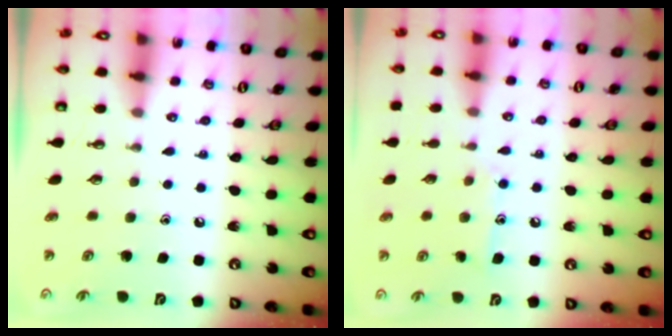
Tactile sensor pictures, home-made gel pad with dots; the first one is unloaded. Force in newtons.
{"total": 7.9, "press": 7.9, "slide": 0.6}